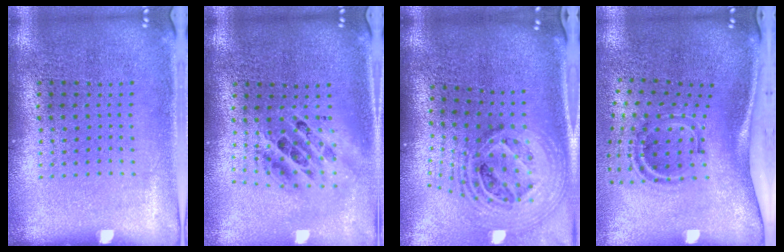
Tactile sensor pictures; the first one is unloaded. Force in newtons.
{"total": 1.8, "press": 1.4, "slide": 1.1}
{"total": 2.5, "press": 1.8, "slide": 1.8}
{"total": 2.1, "press": 1.2, "slide": 1.7}